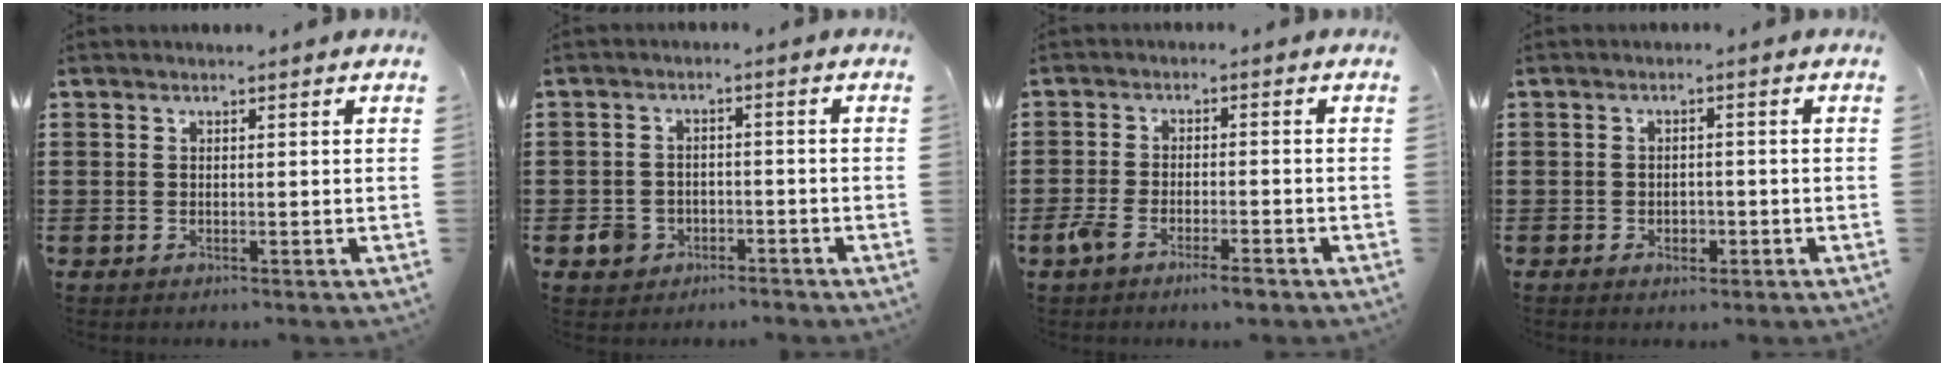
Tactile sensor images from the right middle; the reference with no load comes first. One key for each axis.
{"total": 3.0, "fx": -1.8, "fy": 2.2, "fz": 0.8, "tx": -0.027, "ty": 0.000, "tz": -0.039}
{"total": 4.1, "fx": -2.6, "fy": 1.0, "fz": 3.0, "tx": -0.073, "ty": -0.005, "tz": -0.055}
{"total": 1.4, "fx": -0.6, "fy": 0.9, "fz": 0.9, "tx": -0.018, "ty": 0.002, "tz": -0.013}